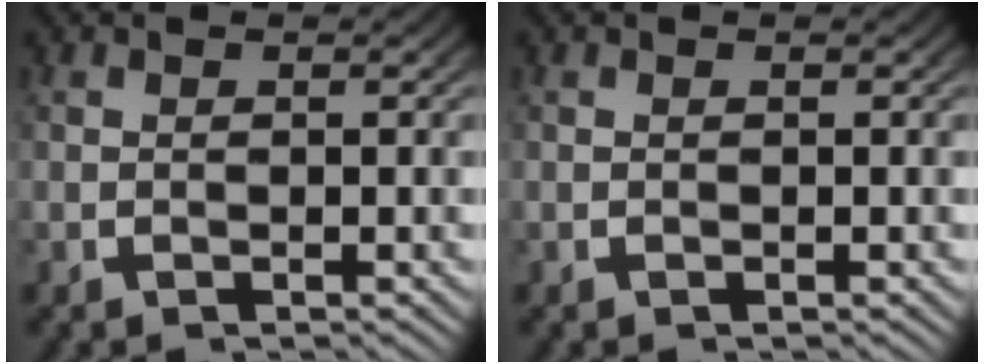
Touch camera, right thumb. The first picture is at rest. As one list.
[{"total": 0.0}]